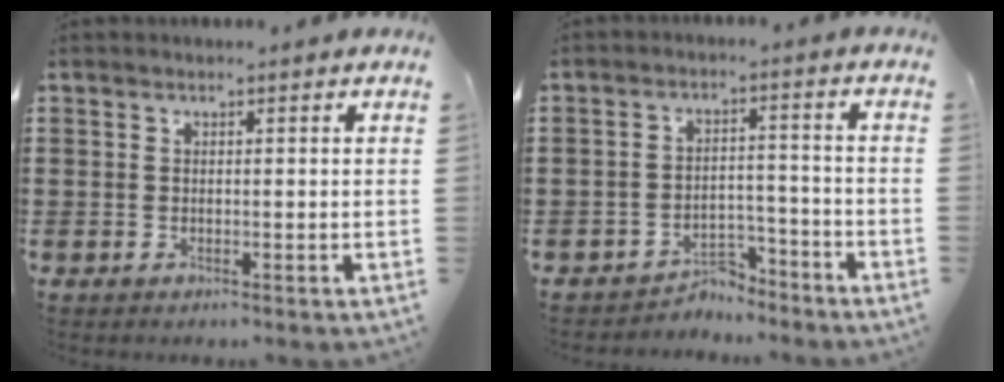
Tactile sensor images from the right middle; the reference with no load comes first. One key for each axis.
{"total": 4.3, "fx": -4.2, "fy": 1.0, "fz": 0.2, "tx": -0.009, "ty": 0.008, "tz": -0.086}